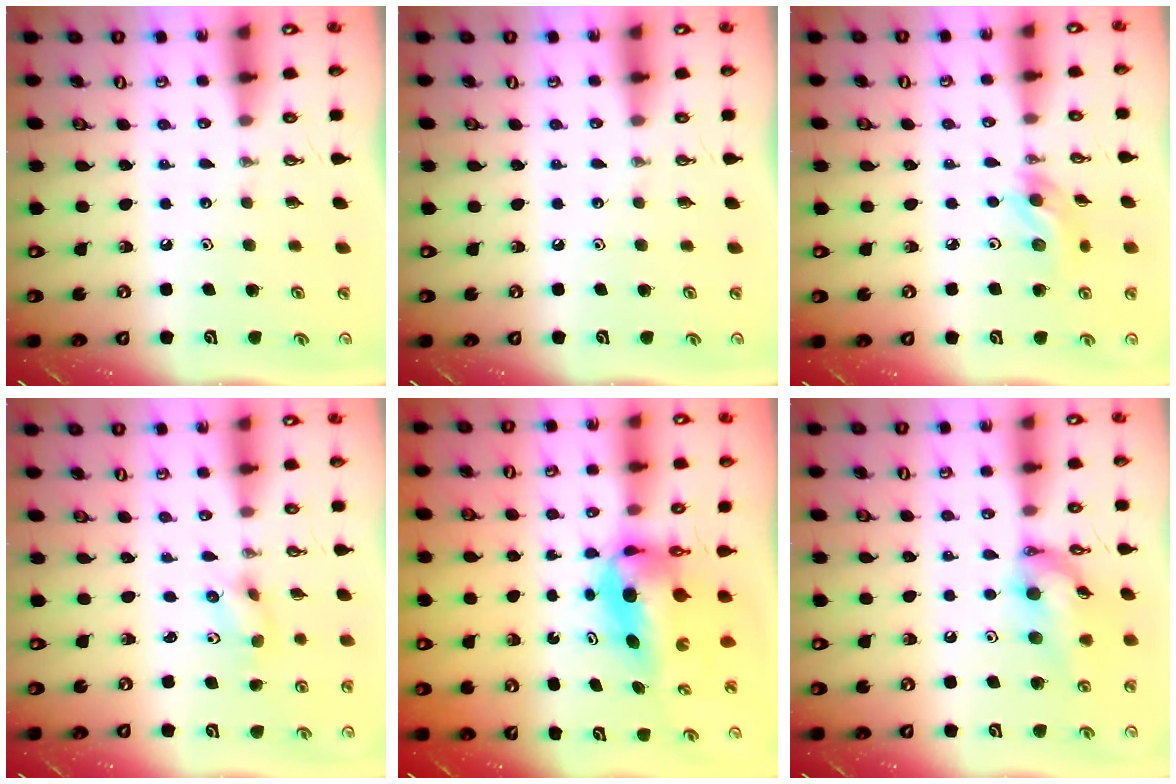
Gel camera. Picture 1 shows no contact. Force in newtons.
{"total": 0.0}
{"total": 9.5, "press": 9.2, "slide": 2.2}
{"total": 2.8, "press": 2.6, "slide": 1.1}
{"total": 8.4, "press": 7.5, "slide": 3.9}
{"total": 14.4, "press": 14.4, "slide": 0.9}